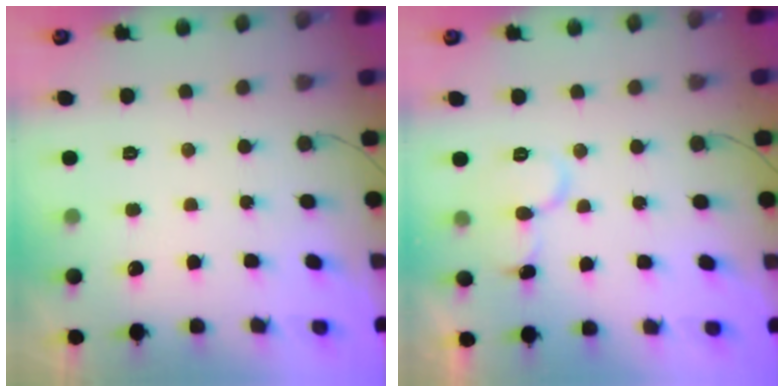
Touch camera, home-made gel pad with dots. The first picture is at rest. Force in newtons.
{"total": 9.9, "press": 9.8, "slide": 1.0}